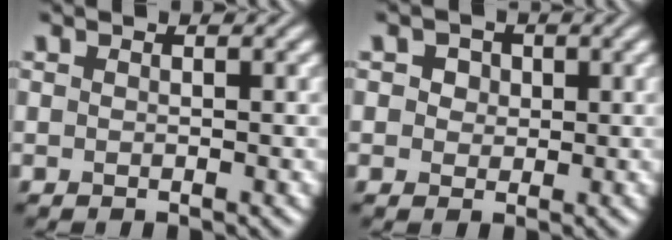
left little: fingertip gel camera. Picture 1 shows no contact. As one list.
[{"total": 2.6, "force": [1.1, 2.0, 1.2], "torque": [-0.018, 0.012, 0.004]}]